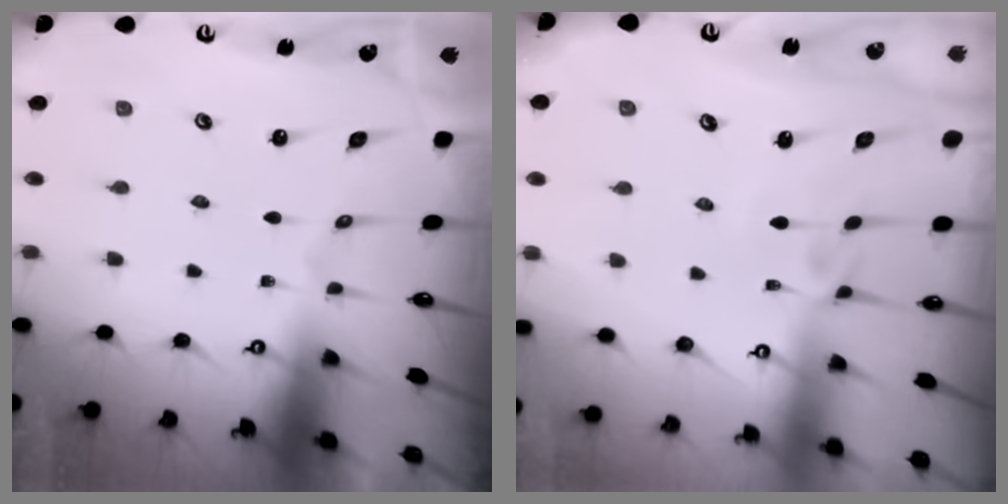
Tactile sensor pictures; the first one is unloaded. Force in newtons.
{"total": 1.3, "press": 1.0, "slide": 0.8}